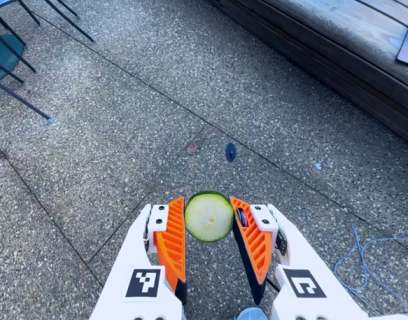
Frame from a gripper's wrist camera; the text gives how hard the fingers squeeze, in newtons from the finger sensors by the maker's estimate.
{"total": 7.1, "left": 7.0, "right": 7.3}